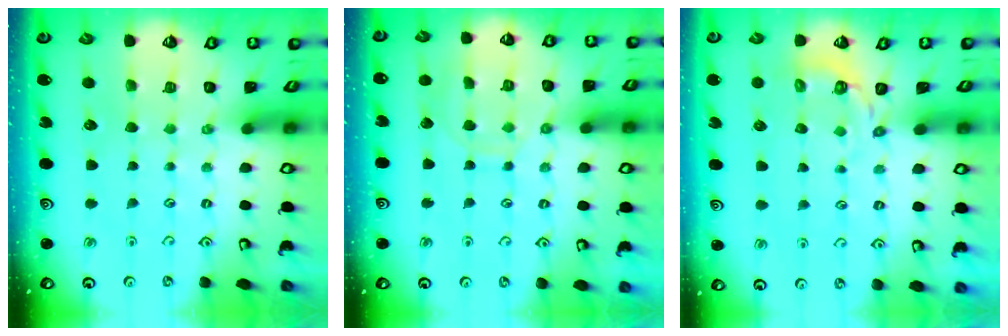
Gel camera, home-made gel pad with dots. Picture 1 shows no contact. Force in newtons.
{"total": 7.8, "press": 7.8, "slide": 0.9}
{"total": 3.5, "press": 2.6, "slide": 2.4}